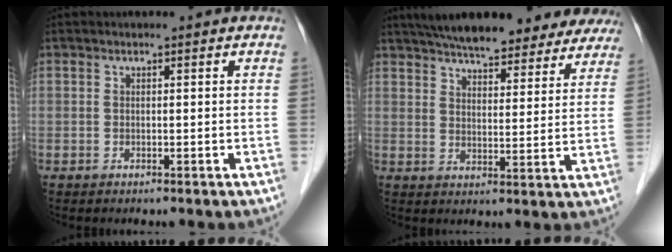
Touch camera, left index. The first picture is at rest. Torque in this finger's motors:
{"motor_torque": [1.07, -1.07, 0.33, 0.13]}